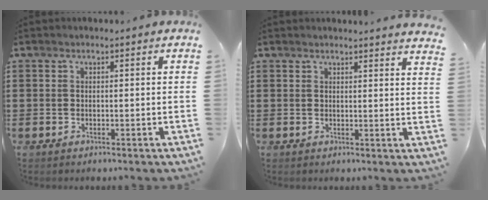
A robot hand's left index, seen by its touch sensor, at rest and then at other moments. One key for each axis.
{"total": 2.1, "fx": 2.1, "fy": -0.4, "fz": 0.3, "tx": -0.010, "ty": -0.007, "tz": 0.040}